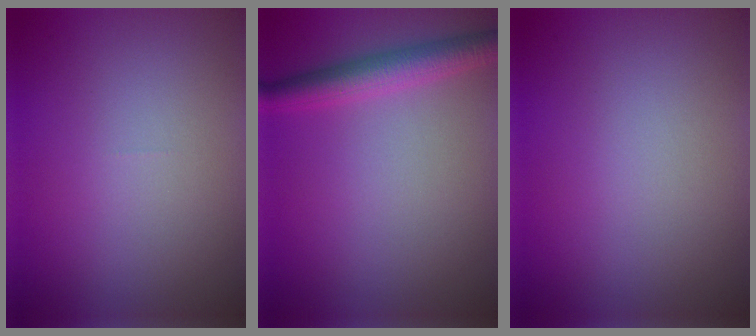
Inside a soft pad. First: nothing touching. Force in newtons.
{"total": 3.5, "press": 3.5, "slide": 0.1}
{"total": 0.0}